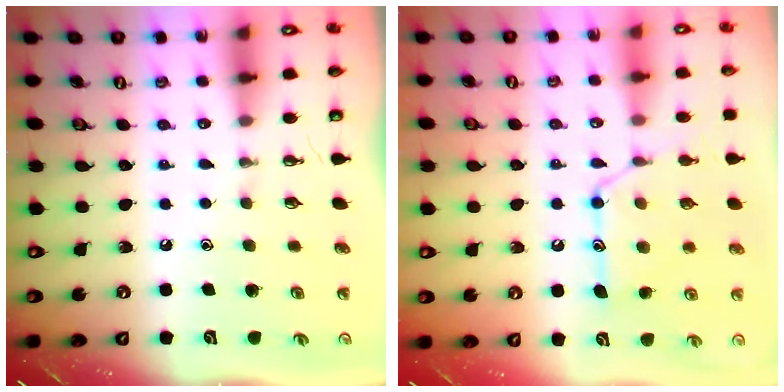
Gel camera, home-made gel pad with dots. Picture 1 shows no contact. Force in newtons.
{"total": 15.0, "press": 15.0, "slide": 1.1}